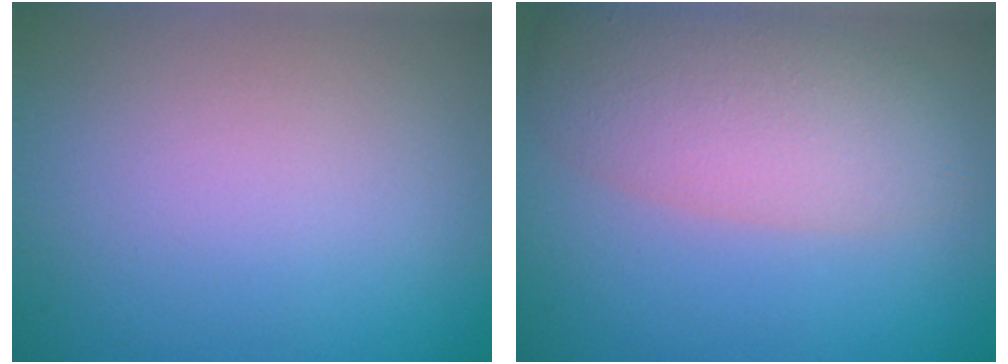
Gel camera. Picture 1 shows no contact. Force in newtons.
{"total": 6.8, "press": 6.8, "slide": 0.3}